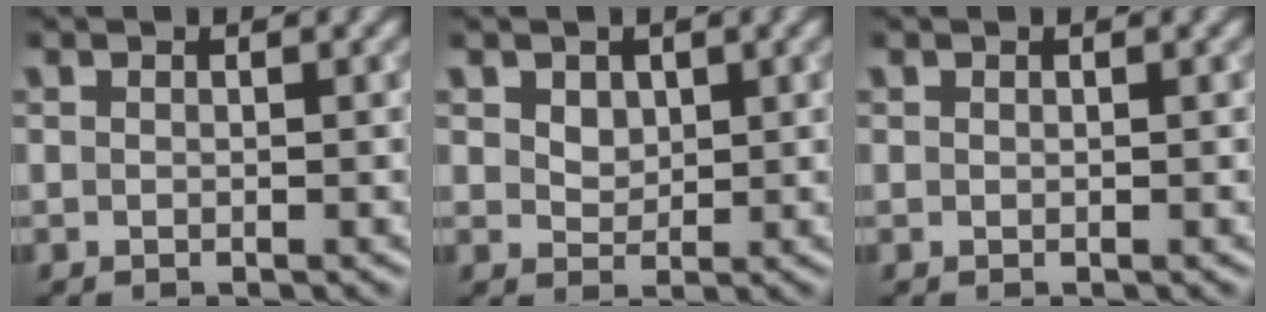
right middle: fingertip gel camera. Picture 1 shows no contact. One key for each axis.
{"total": 2.1, "fx": 1.1, "fy": 1.5, "fz": 1.0, "tx": -0.022, "ty": 0.003, "tz": 0.019}
{"total": 0.0}